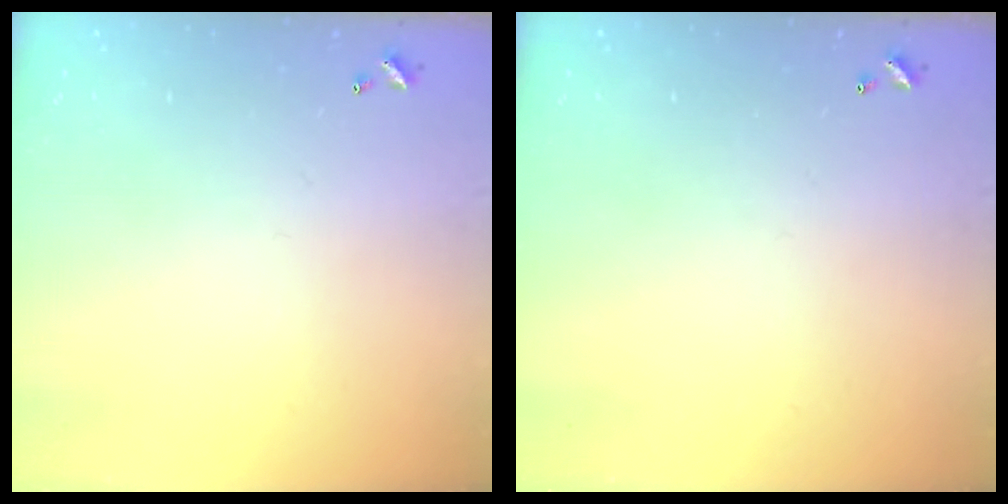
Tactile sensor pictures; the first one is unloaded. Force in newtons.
{"total": 0.0}